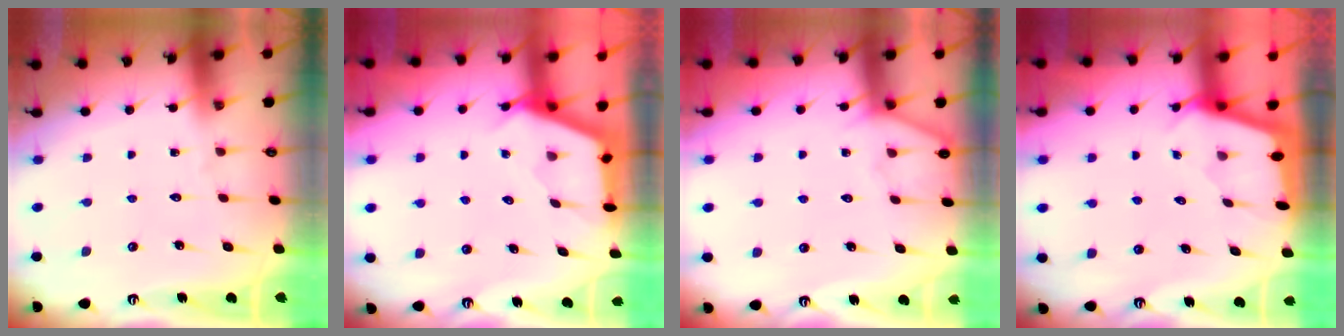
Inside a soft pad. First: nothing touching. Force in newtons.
{"total": 2.8, "press": 2.8, "slide": 0.4}
{"total": 4.9, "press": 4.9, "slide": 0.6}
{"total": 1.9, "press": 1.9, "slide": 0.1}